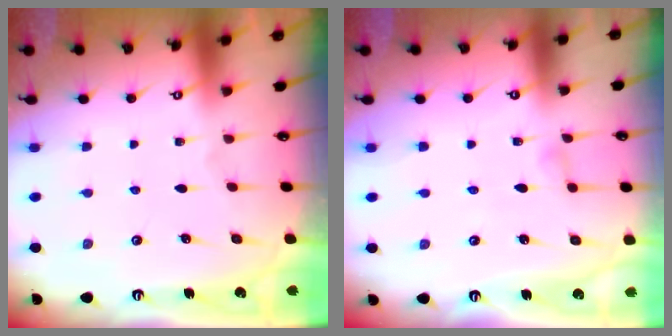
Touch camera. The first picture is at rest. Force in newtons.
{"total": 2.5, "press": 2.4, "slide": 0.3}